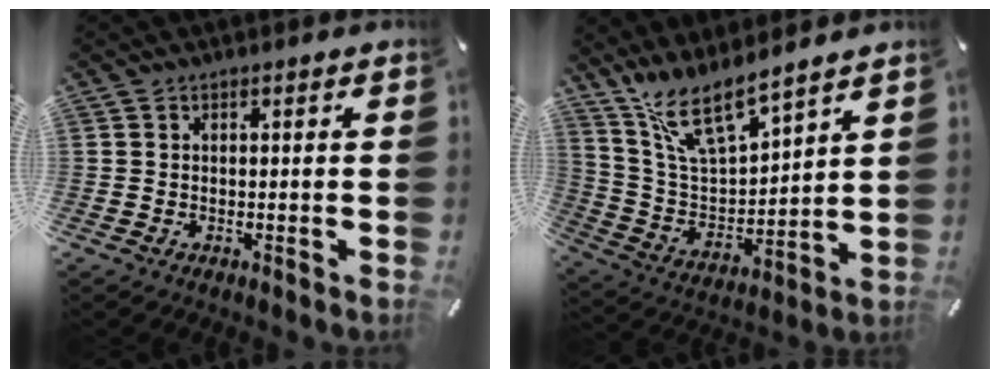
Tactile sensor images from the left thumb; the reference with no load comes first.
{"total": 12.9, "force": [11.2, 2.8, 5.7], "torque": [-0.142, -0.075, 0.203]}